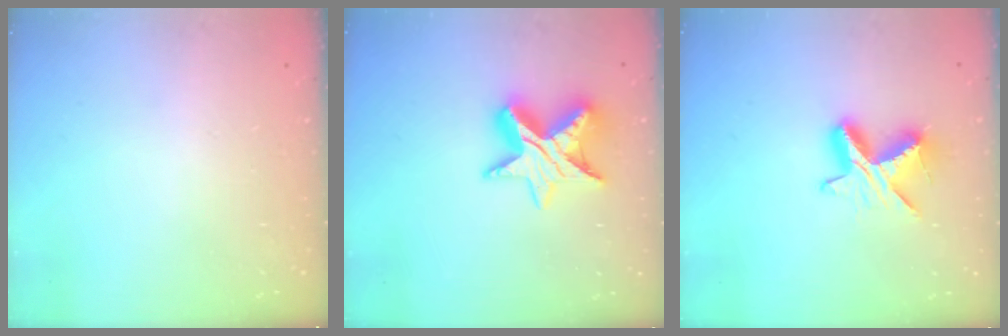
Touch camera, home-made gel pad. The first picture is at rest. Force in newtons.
{"total": 12.7, "press": 12.7, "slide": 0.7}
{"total": 9.3, "press": 9.3, "slide": 0.7}